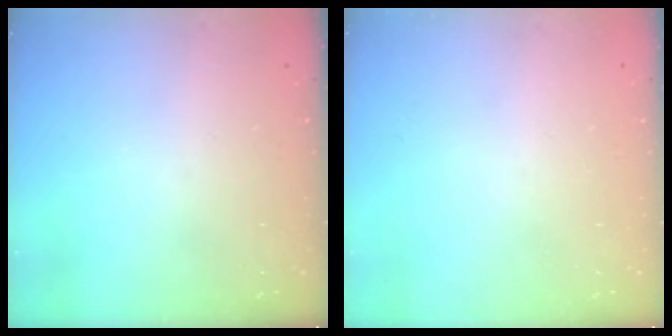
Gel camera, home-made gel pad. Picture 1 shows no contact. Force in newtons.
{"total": 0.0}